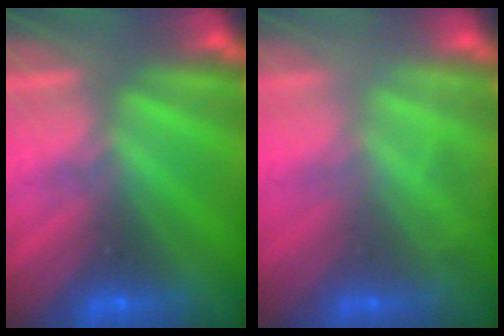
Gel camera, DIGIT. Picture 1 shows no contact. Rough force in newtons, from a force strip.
{"total": 2.4}